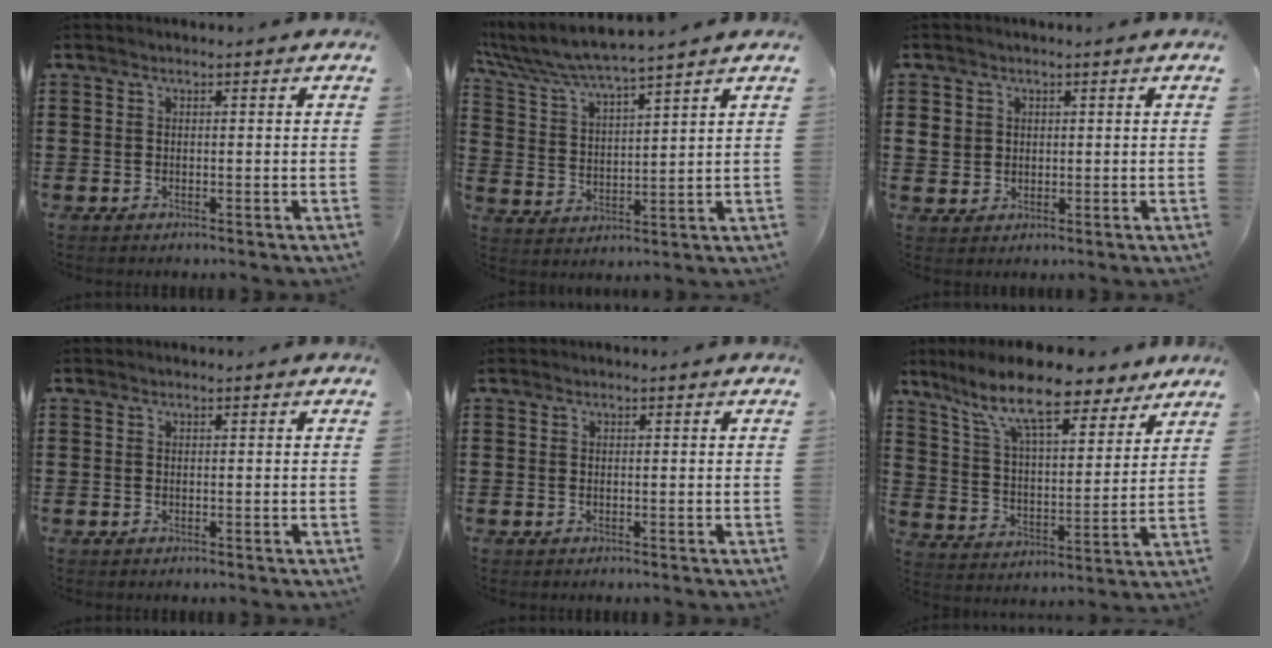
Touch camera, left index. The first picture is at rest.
{"total": 5.6, "force": [5.1, 0.0, 2.2], "torque": [-0.067, -0.032, 0.085]}
{"total": 2.8, "force": [0.8, 2.6, 0.7], "torque": [-0.026, 0.009, 0.012]}
{"total": 0.0}
{"total": 0.0}
{"total": 12.5, "force": [9.8, 2.8, 7.3], "torque": [-0.167, -0.038, 0.171]}